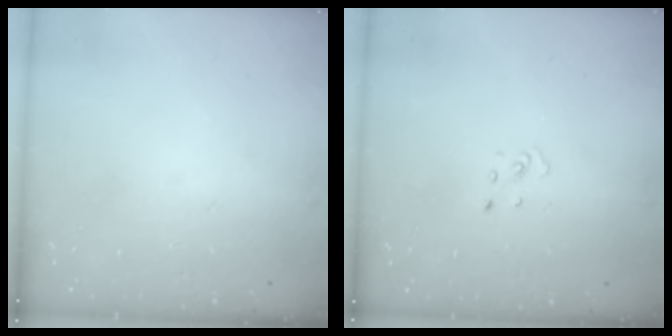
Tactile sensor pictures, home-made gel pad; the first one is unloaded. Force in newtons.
{"total": 1.9, "press": 1.9, "slide": 0.1}